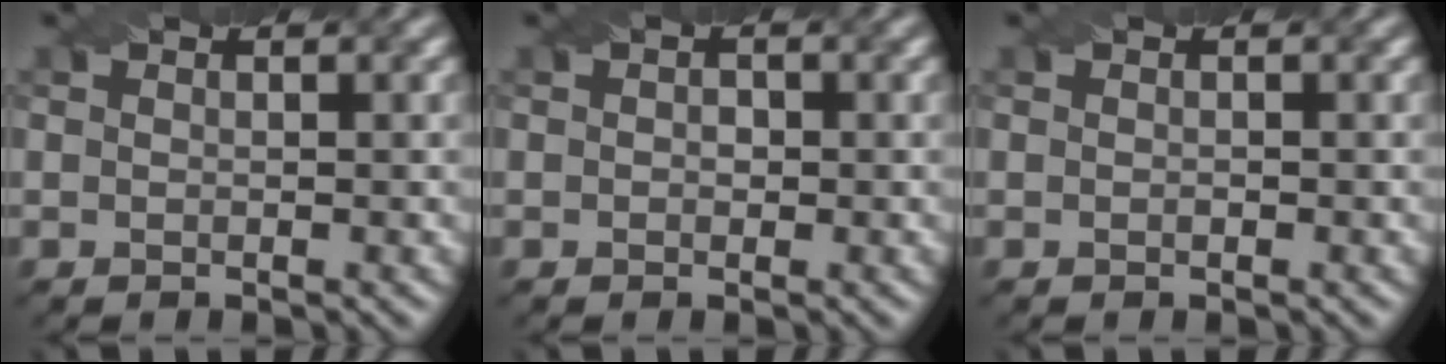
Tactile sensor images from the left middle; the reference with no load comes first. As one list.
[{"total": 1.0, "force": [0.1, 0.7, 0.6], "torque": [-0.010, -0.001, -0.004]}, {"total": 0.0}]